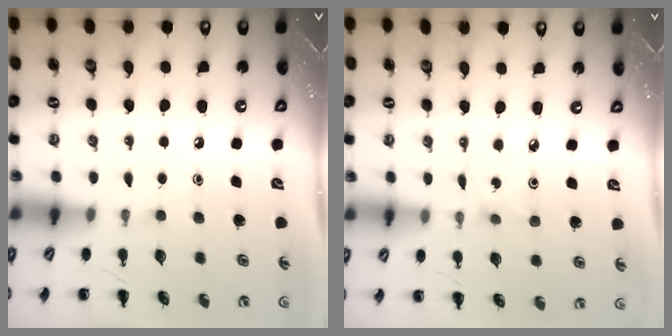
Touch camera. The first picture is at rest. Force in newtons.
{"total": 1.7, "press": 1.6, "slide": 0.6}